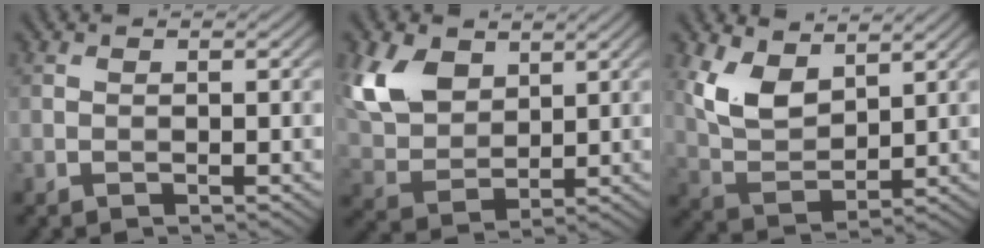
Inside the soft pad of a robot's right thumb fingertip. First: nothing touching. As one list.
[{"total": 8.5, "force": [4.2, 5.4, 5.0], "torque": [-0.138, 0.001, 0.085]}, {"total": 7.4, "force": [4.0, 3.8, 4.8], "torque": [-0.110, -0.005, 0.083]}]